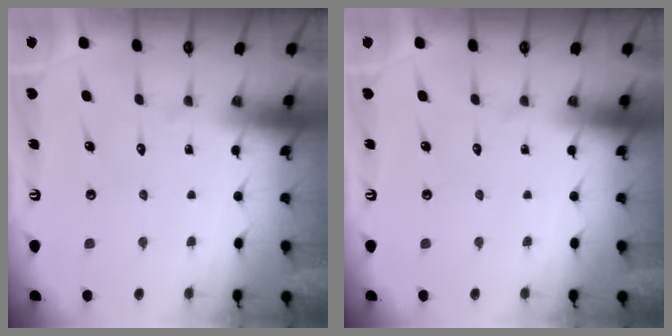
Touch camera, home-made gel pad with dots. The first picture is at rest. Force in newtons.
{"total": 0.0}